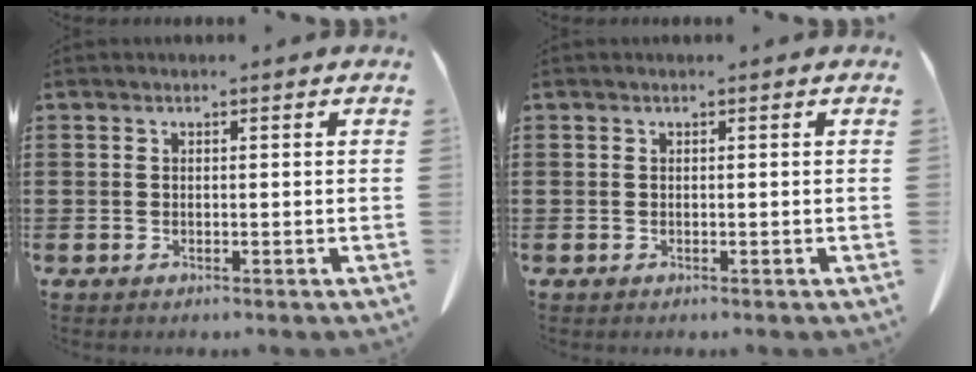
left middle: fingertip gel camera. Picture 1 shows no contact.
{"total": 0.0}